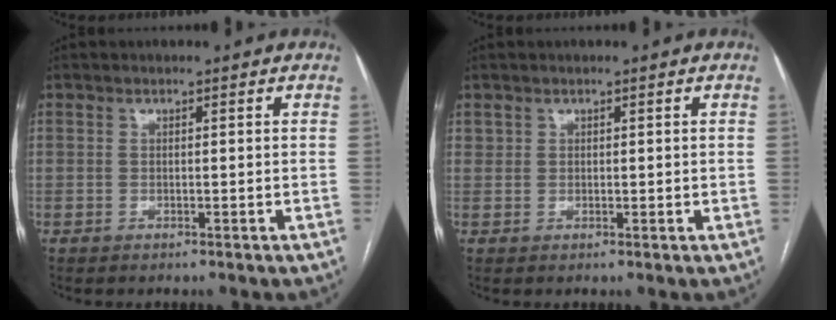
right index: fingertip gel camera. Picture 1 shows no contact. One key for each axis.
{"total": 1.1, "fx": 0.6, "fy": 0.9, "fz": 0.1, "tx": 0.012, "ty": 0.002, "tz": 0.007}